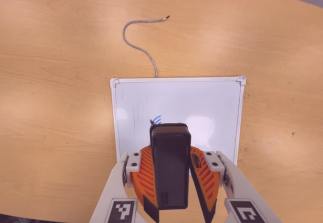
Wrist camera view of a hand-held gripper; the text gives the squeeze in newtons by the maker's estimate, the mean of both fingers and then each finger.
{"total": 8.9, "left": 9.0, "right": 8.7}